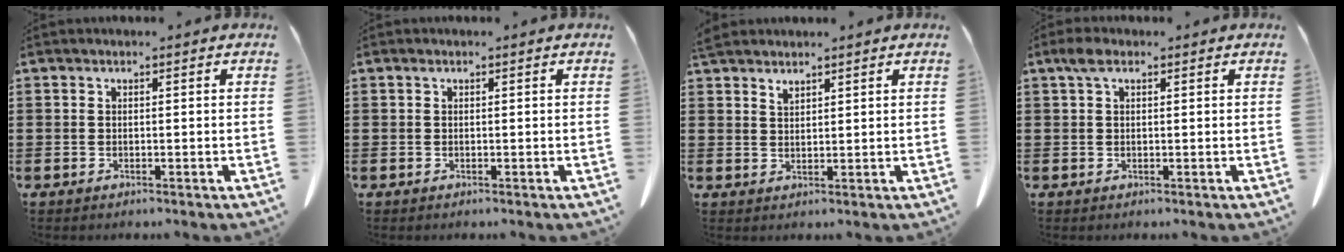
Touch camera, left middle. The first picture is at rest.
{"total": 0.0}
{"total": 1.8, "force": [1.7, 0.4, 0.4], "torque": [-0.013, 0.000, 0.034]}
{"total": 2.3, "force": [0.9, 1.1, 1.8], "torque": [-0.040, 0.007, 0.015]}